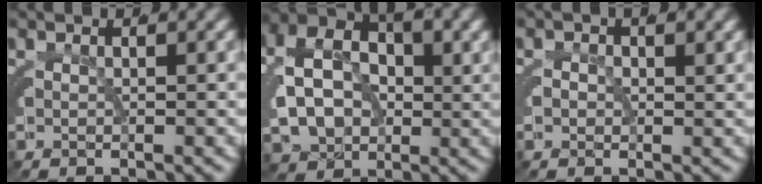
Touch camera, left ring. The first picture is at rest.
{"total": 11.2, "force": [0.1, 9.7, 5.6], "torque": [-0.096, -0.016, -0.006]}
{"total": 1.8, "force": [-0.2, 1.7, 0.5], "torque": [-0.009, -0.011, 0.001]}